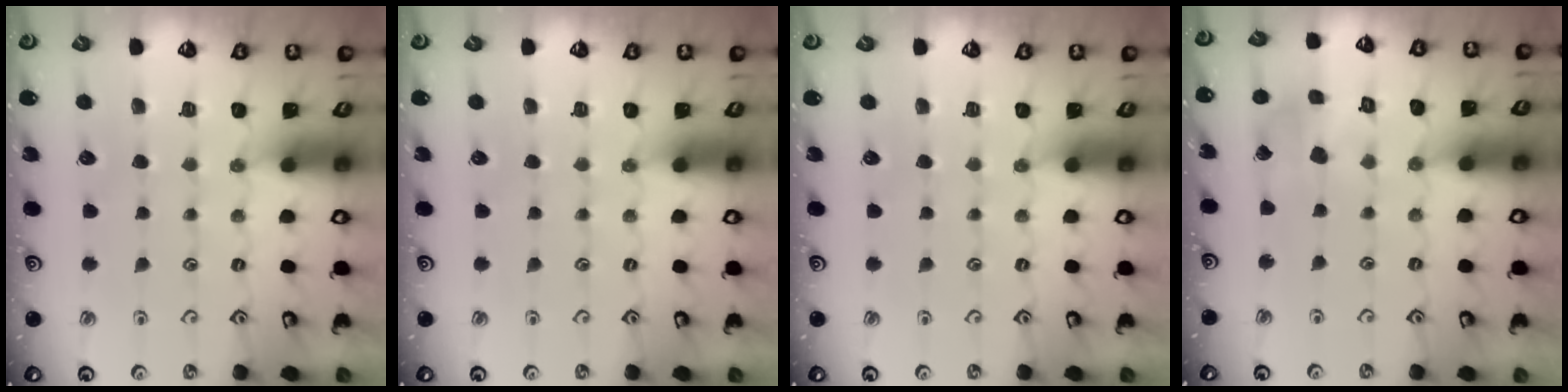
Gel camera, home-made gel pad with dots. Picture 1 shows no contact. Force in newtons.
{"total": 0.0}
{"total": 0.0}
{"total": 7.6, "press": 7.6, "slide": 0.8}